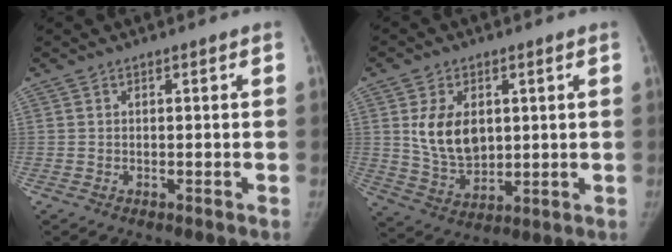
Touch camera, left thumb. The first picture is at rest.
{"total": 10.5, "force": [2.3, 7.2, 7.3], "torque": [-0.107, -0.019, 0.057]}